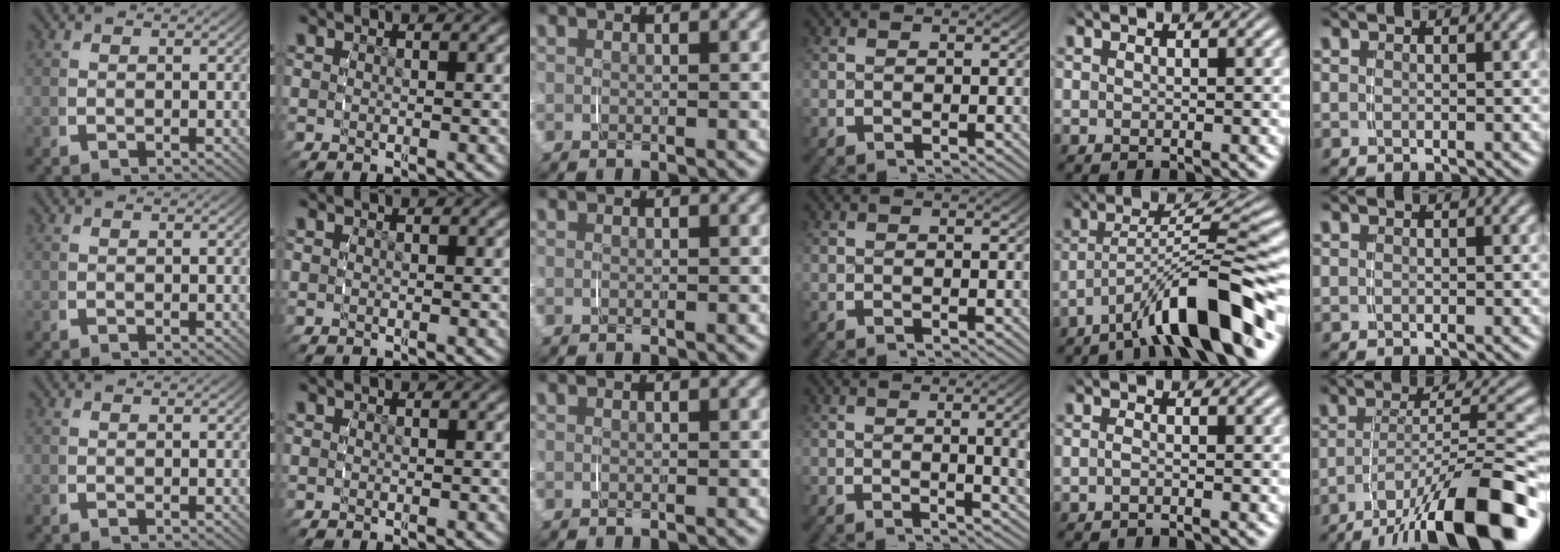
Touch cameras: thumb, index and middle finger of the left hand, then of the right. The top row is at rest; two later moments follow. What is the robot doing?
{"motion": "grasp_and_lifting", "object": "pencil case"}